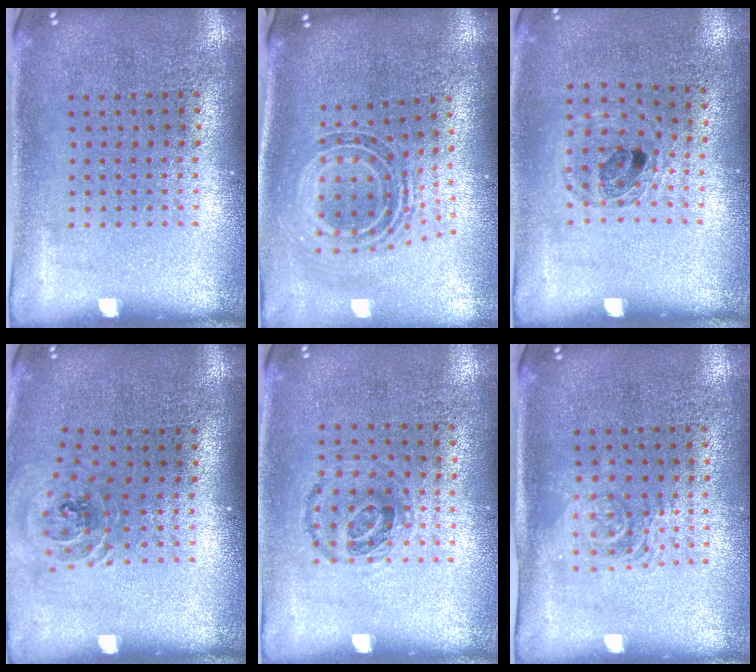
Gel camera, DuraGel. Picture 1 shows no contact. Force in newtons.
{"total": 1.2, "press": 1.0, "slide": 0.7}
{"total": 0.9, "press": 0.9, "slide": 0.1}
{"total": 1.1, "press": 1.1, "slide": 0.2}
{"total": 0.9, "press": 0.7, "slide": 0.5}
{"total": 1.4, "press": 1.2, "slide": 0.7}